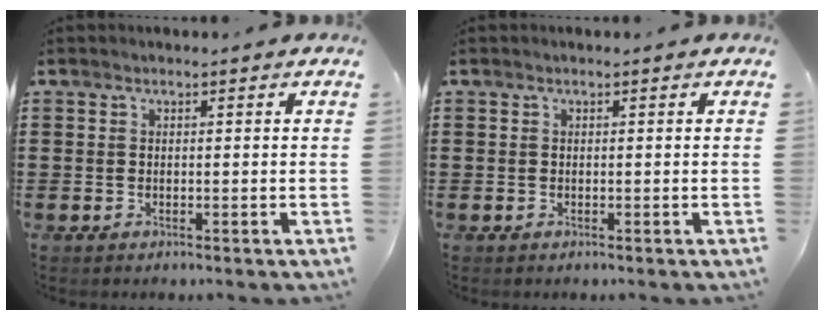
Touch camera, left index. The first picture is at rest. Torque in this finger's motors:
{"motor_torque": [-0.04, -0.02, 0.00, 0.00]}